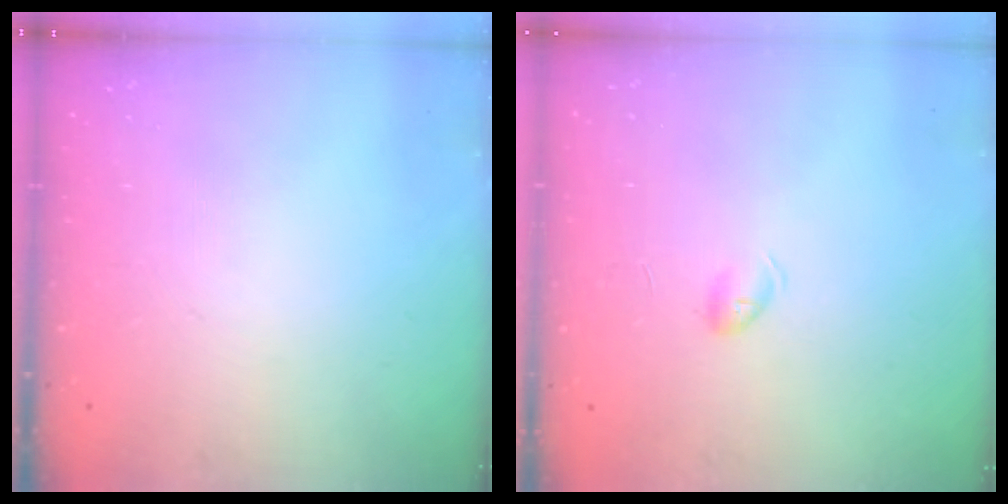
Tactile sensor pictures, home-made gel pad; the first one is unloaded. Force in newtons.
{"total": 4.0, "press": 4.0, "slide": 0.6}